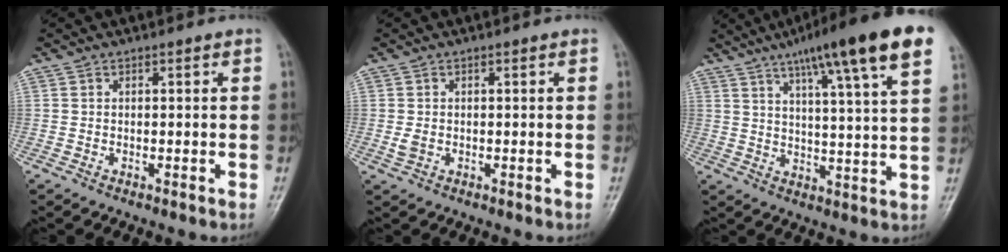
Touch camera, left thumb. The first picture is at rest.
{"total": 1.7, "force": [0.0, 1.2, 1.2], "torque": [-0.024, 0.002, 0.003]}
{"total": 19.8, "force": [11.9, 2.5, 15.7], "torque": [-0.225, -0.021, 0.164]}